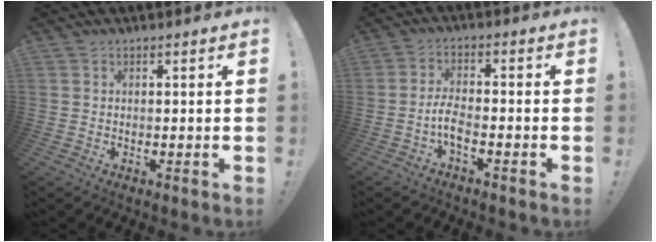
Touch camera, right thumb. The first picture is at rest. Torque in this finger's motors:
{"motor_torque": [0.20, -0.02, 0.64, -0.36, 0.01]}